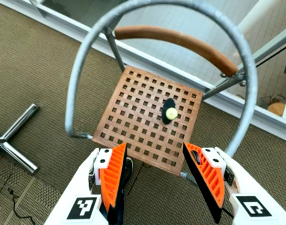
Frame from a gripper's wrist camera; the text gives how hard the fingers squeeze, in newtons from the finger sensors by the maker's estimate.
{"total": 0.0}